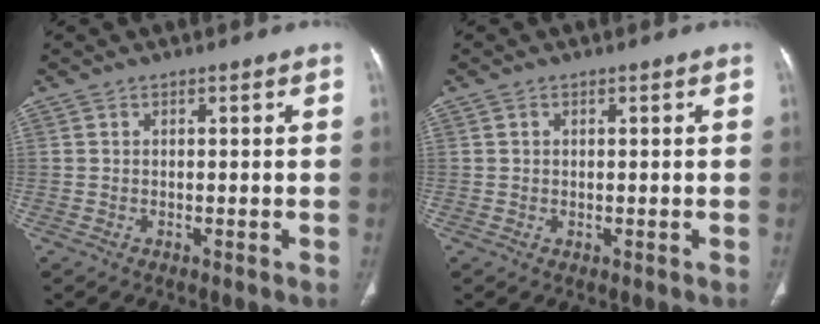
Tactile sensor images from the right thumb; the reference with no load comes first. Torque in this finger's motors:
{"motor_torque": [-0.65, 0.09, -0.20, -0.02, 0.05]}